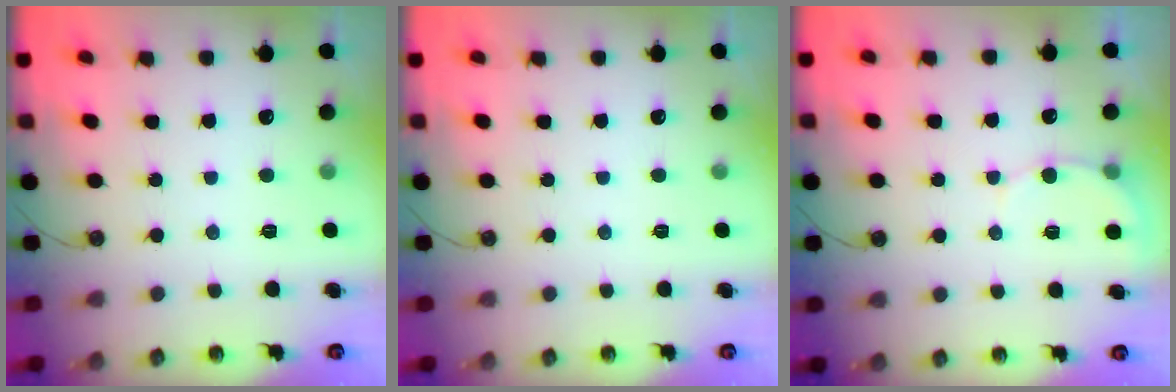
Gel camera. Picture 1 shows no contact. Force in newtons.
{"total": 0.0}
{"total": 5.3, "press": 5.3, "slide": 0.4}